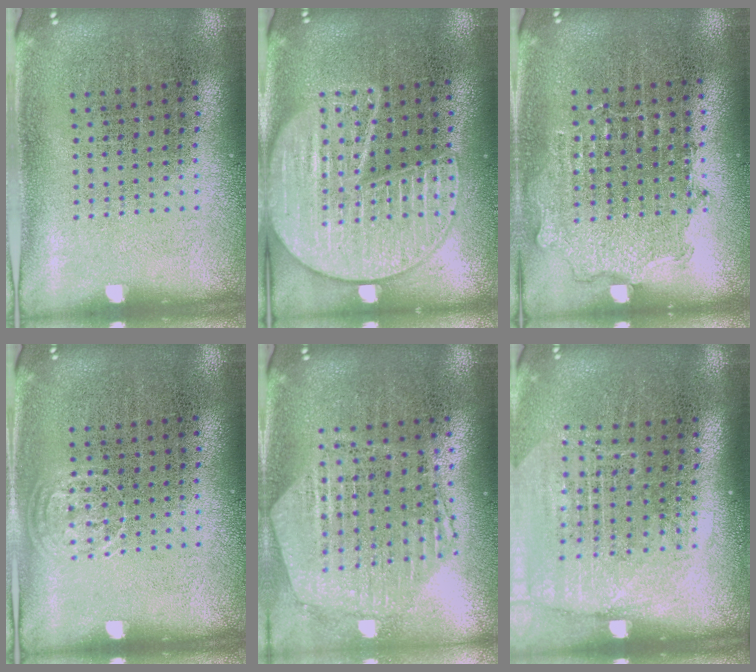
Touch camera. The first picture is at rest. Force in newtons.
{"total": 3.5, "press": 3.5, "slide": 0.4}
{"total": 0.8, "press": 0.7, "slide": 0.3}
{"total": 0.7, "press": 0.6, "slide": 0.4}
{"total": 1.2, "press": 1.2, "slide": 0.1}
{"total": 1.8, "press": 1.6, "slide": 0.9}